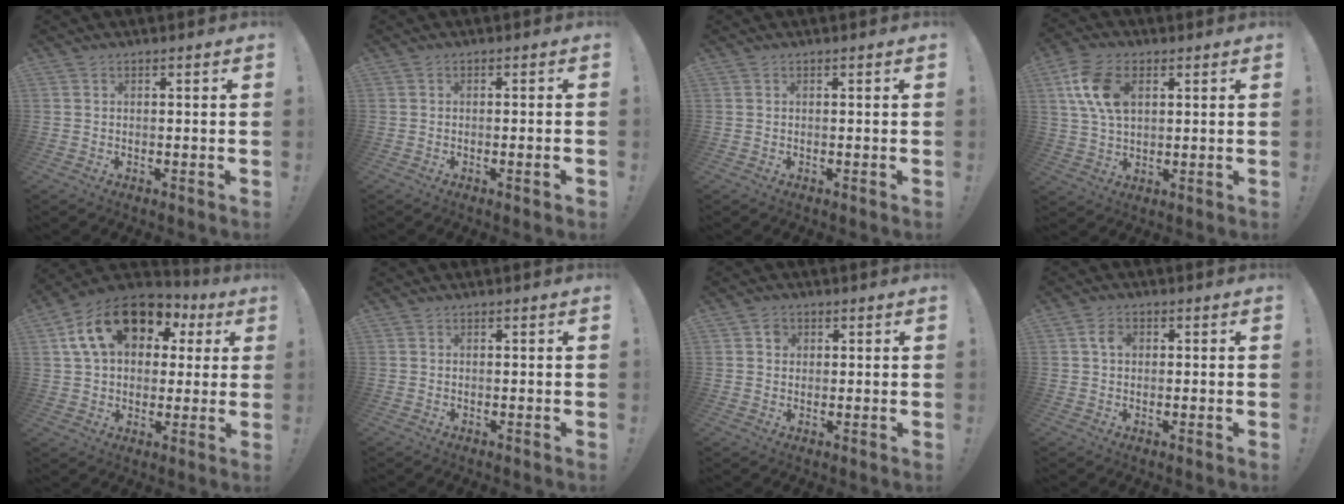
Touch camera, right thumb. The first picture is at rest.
{"total": 2.1, "force": [-0.6, -0.4, 2.0], "torque": [-0.038, 0.000, -0.009]}
{"total": 0.0}
{"total": 12.2, "force": [4.1, 7.4, 8.8], "torque": [-0.174, 0.000, 0.077]}
{"total": 18.9, "force": [8.1, 12.3, 11.9], "torque": [-0.195, -0.020, 0.149]}
{"total": 0.0}
{"total": 2.7, "force": [0.9, 2.4, 0.8], "torque": [-0.006, -0.003, 0.014]}
{"total": 3.7, "force": [0.7, 2.4, 2.8], "torque": [-0.051, 0.008, 0.012]}